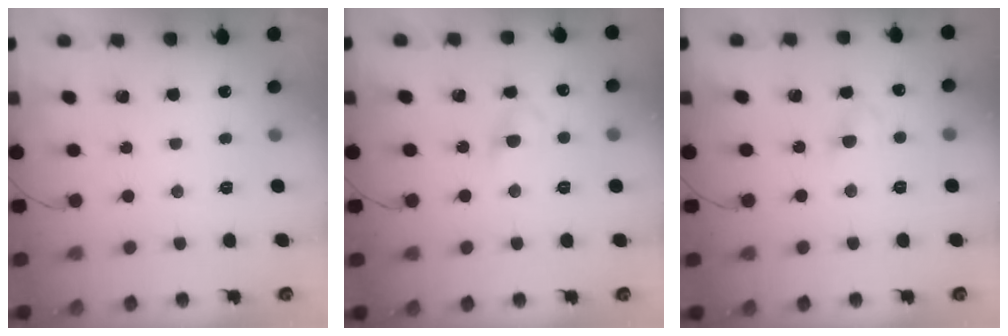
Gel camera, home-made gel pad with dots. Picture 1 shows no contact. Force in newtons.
{"total": 3.6, "press": 3.3, "slide": 1.5}
{"total": 3.6, "press": 3.3, "slide": 1.3}